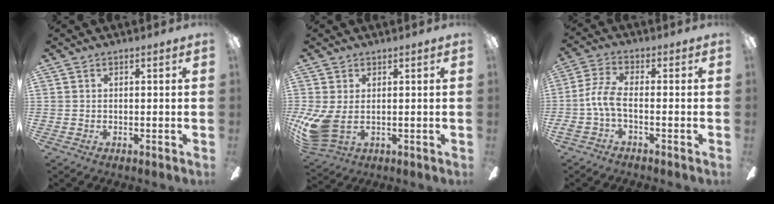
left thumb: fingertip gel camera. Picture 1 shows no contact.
{"total": 8.0, "force": [0.0, 5.1, 6.1], "torque": [-0.123, -0.016, 0.002]}
{"total": 7.0, "force": [-1.5, 3.1, 6.2], "torque": [-0.140, -0.001, -0.029]}